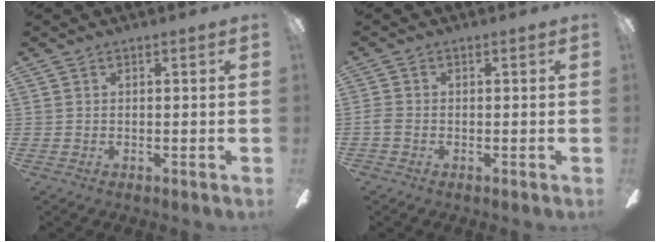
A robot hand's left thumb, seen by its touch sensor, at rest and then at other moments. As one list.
[{"total": 1.7, "force": [-0.8, 0.9, 1.1], "torque": [-0.019, 0.003, -0.013]}]